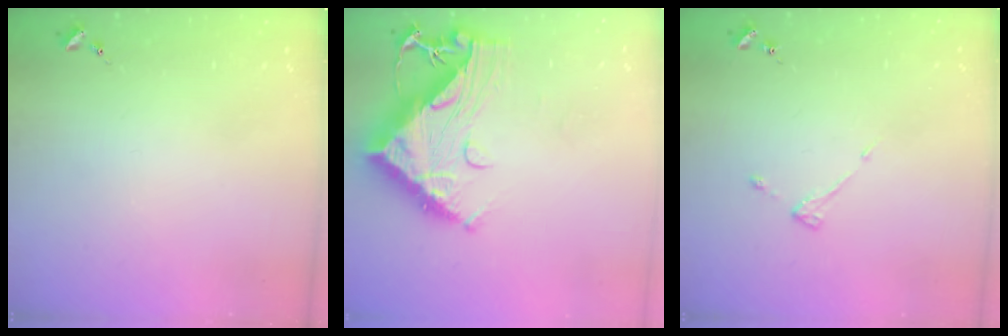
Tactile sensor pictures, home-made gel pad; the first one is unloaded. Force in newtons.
{"total": 14.5, "press": 14.4, "slide": 1.6}
{"total": 2.9, "press": 2.9, "slide": 0.5}